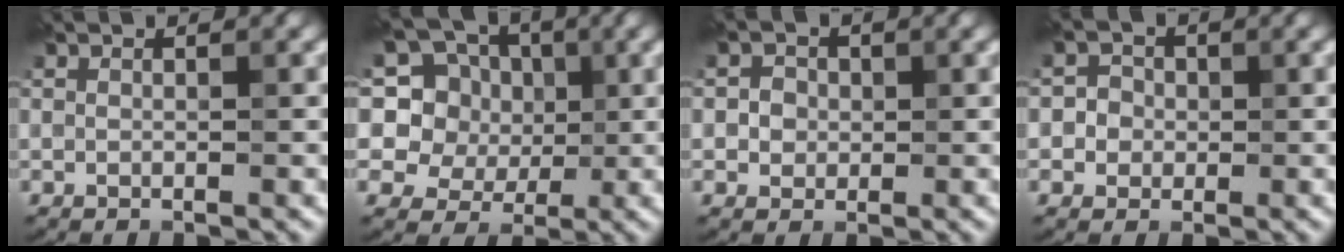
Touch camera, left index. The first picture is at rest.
{"total": 12.4, "force": [6.1, 9.5, 5.1], "torque": [-0.130, 0.046, 0.091]}
{"total": 1.7, "force": [0.0, 1.6, 0.6], "torque": [-0.001, 0.003, -0.005]}
{"total": 2.2, "force": [-0.1, 2.1, 0.5], "torque": [0.013, 0.009, -0.015]}